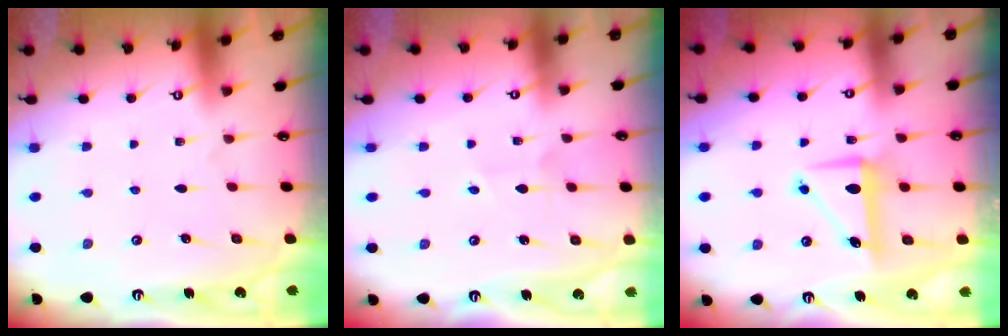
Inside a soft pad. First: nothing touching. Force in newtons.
{"total": 2.8, "press": 2.8, "slide": 0.3}
{"total": 7.9, "press": 7.8, "slide": 0.9}